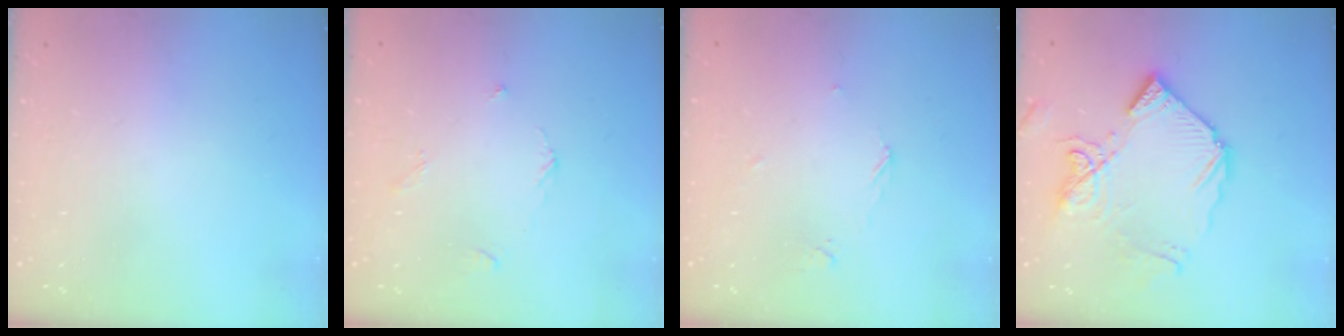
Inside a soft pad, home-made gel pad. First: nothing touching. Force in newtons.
{"total": 3.7, "press": 3.6, "slide": 0.4}
{"total": 3.7, "press": 3.7, "slide": 0.5}
{"total": 14.1, "press": 14.0, "slide": 1.5}